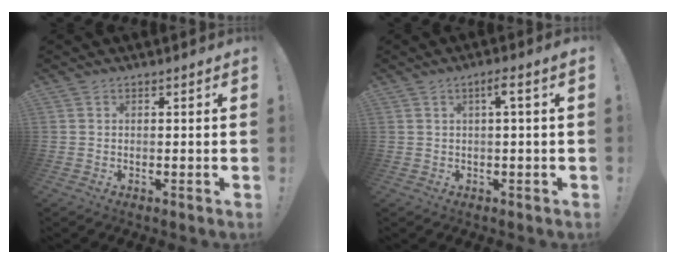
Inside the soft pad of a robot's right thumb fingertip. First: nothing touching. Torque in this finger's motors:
{"motor_torque": [0.07, -0.49, -0.23, -0.06, 0.00]}